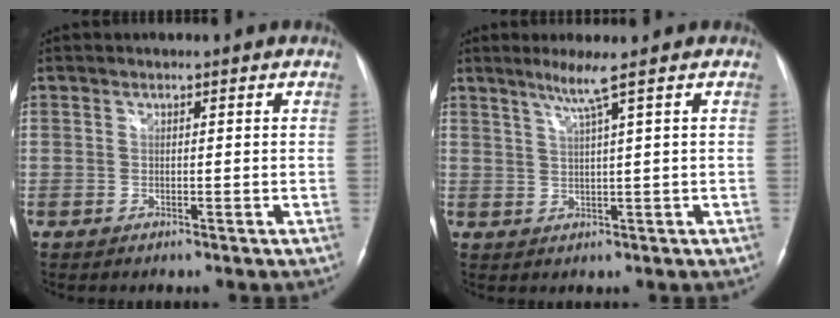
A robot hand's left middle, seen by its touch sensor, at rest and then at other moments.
{"total": 3.7, "force": [2.1, -1.4, 2.7], "torque": [-0.057, -0.008, 0.046]}